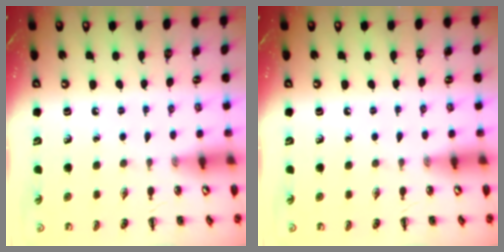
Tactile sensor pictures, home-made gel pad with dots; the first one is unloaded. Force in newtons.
{"total": 0.0}